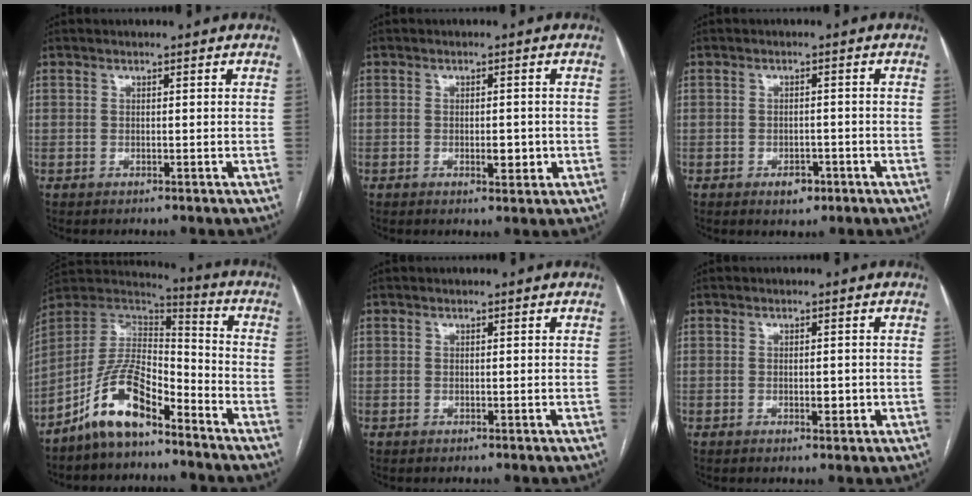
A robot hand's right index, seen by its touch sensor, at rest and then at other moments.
{"total": 2.4, "force": [-0.5, 1.1, 2.1], "torque": [-0.031, 0.000, -0.004]}
{"total": 3.0, "force": [-1.7, 1.7, 1.8], "torque": [-0.022, 0.004, -0.016]}
{"total": 12.0, "force": [-8.1, 4.1, 7.8], "torque": [-0.159, 0.025, -0.155]}
{"total": 0.0}
{"total": 1.5, "force": [-0.3, 0.7, 1.2], "torque": [-0.018, 0.000, -0.001]}